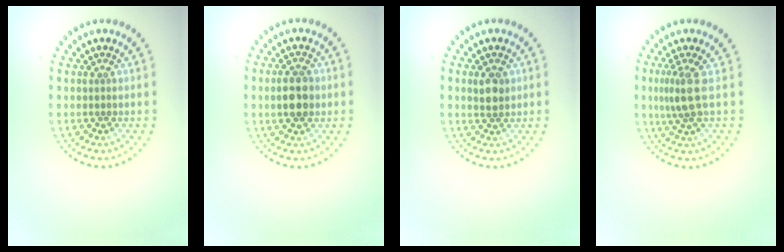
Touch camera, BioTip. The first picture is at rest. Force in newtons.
{"total": 3.7, "press": 3.7, "slide": 0.1}
{"total": 1.9, "press": 1.8, "slide": 0.5}
{"total": 2.7, "press": 2.0, "slide": 1.7}